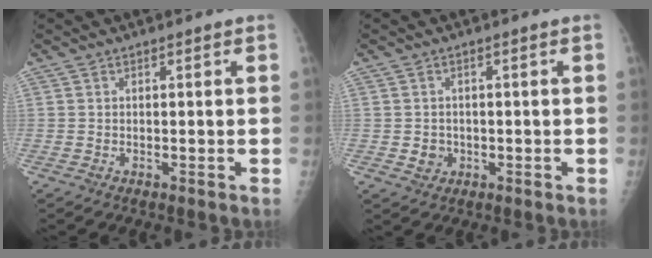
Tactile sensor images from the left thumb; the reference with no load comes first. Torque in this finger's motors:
{"motor_torque": [-0.02, 0.01, -0.10, -0.09, 0.00]}